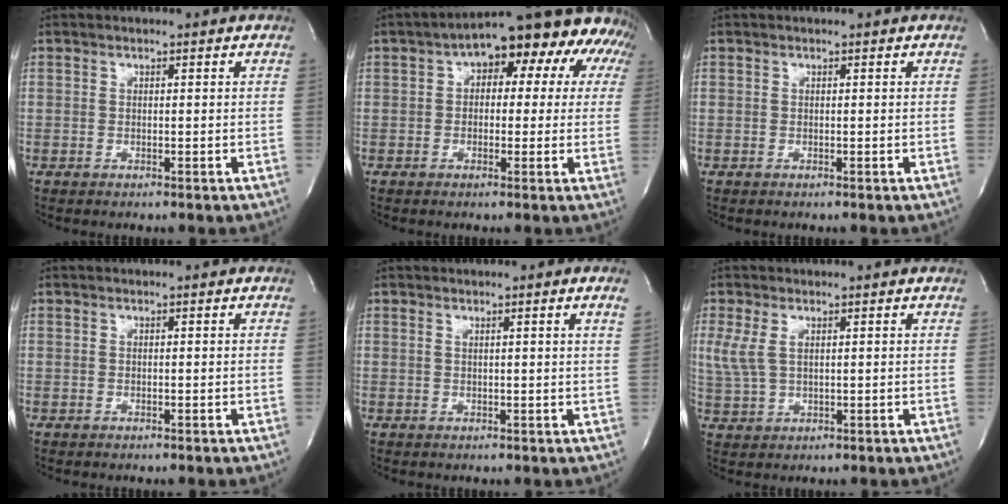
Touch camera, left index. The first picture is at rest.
{"total": 14.6, "force": [7.4, 7.2, 10.3], "torque": [-0.129, 0.063, 0.080]}
{"total": 0.0}
{"total": 0.0}
{"total": 2.0, "force": [1.2, -0.8, 1.4], "torque": [-0.029, -0.008, 0.018]}
{"total": 4.1, "force": [1.6, 1.7, 3.3], "torque": [-0.094, 0.007, 0.042]}